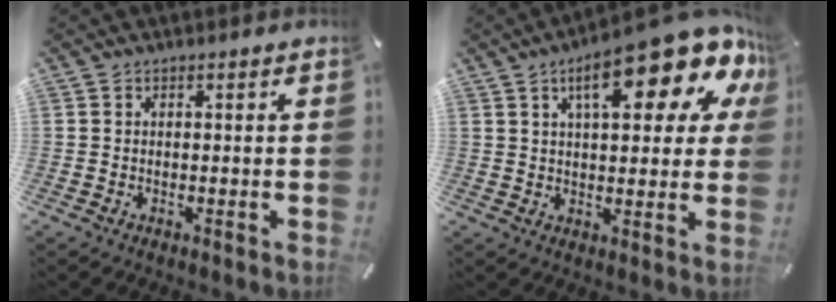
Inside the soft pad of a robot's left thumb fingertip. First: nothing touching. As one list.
[{"total": 20.1, "force": [10.9, 6.7, 15.5], "torque": [-0.224, -0.056, 0.171]}]